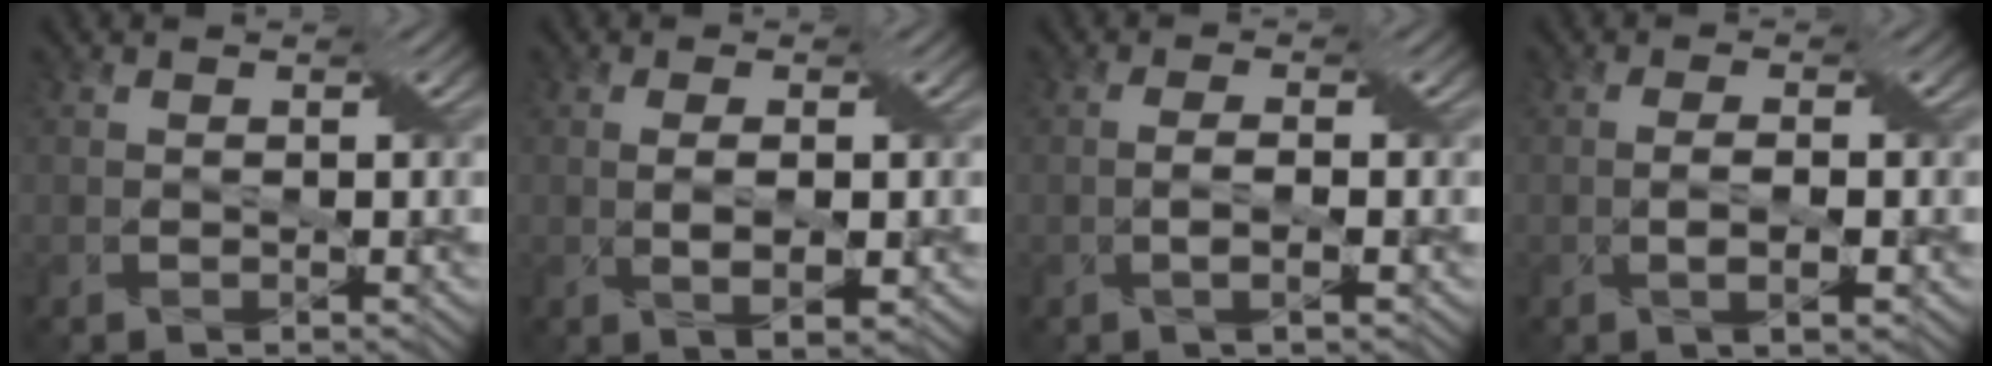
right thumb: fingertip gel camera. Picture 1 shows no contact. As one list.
[{"total": 3.2, "force": [-0.1, 0.9, 3.1], "torque": [-0.063, 0.000, 0.003]}, {"total": 1.9, "force": [-0.4, 0.3, 1.8], "torque": [-0.038, 0.004, -0.008]}, {"total": 2.4, "force": [-0.5, 0.4, 2.3], "torque": [-0.047, 0.001, -0.007]}]